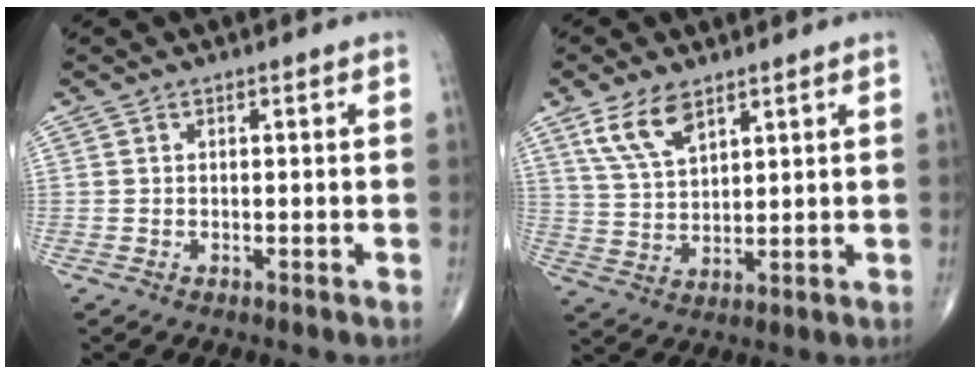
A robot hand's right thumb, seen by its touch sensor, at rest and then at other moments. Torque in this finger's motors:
{"motor_torque": [-0.77, 0.77, 0.90, 0.79, 0.06]}